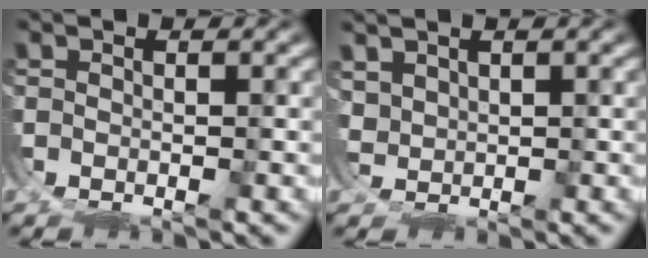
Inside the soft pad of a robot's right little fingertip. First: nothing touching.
{"total": 2.1, "force": [1.0, 1.9, -0.1], "torque": [-0.025, -0.009, 0.028]}